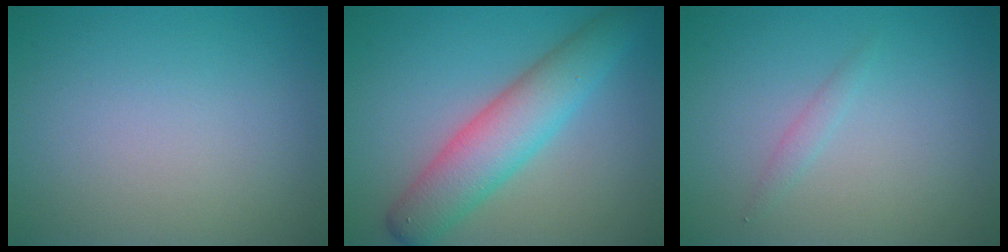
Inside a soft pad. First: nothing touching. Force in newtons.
{"total": 6.0, "press": 6.0, "slide": 0.2}
{"total": 0.8, "press": 0.8, "slide": 0.1}